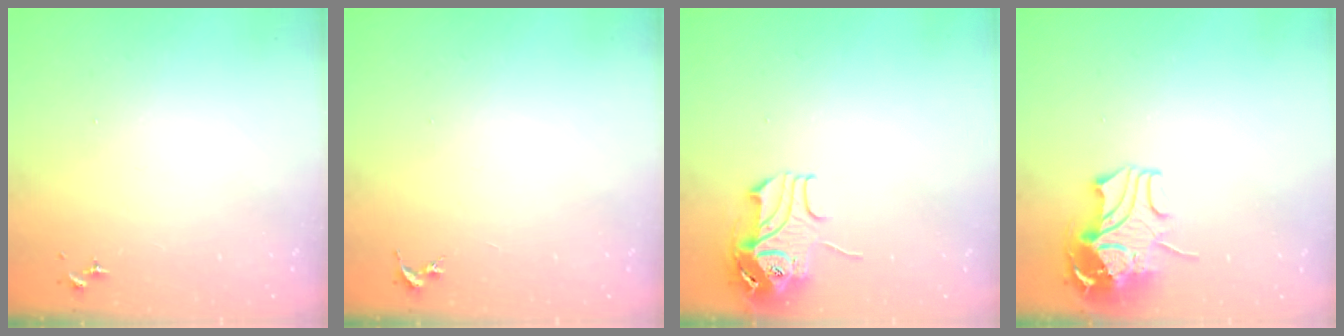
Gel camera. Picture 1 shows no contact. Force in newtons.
{"total": 0.0}
{"total": 10.9, "press": 10.9, "slide": 1.1}
{"total": 11.6, "press": 11.5, "slide": 1.6}